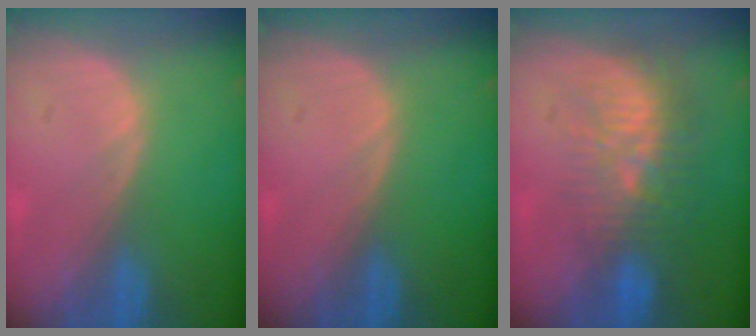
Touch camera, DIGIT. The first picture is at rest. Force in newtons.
{"total": 0.0}
{"total": 9.6, "press": 8.9, "slide": 3.6}